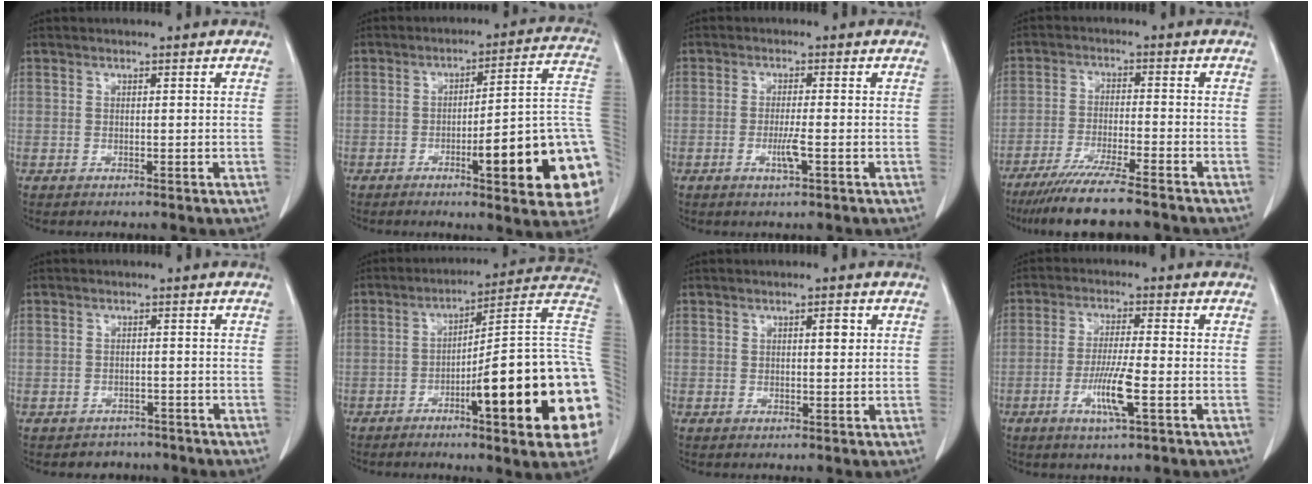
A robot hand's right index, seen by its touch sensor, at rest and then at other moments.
{"total": 18.9, "force": [-5.0, 2.1, 18.1], "torque": [-0.139, 0.021, -0.058]}
{"total": 3.0, "force": [-1.0, 0.0, 2.8], "torque": [-0.057, -0.005, -0.019]}
{"total": 11.1, "force": [-9.2, 0.2, 6.2], "torque": [-0.097, -0.030, -0.150]}
{"total": 3.0, "force": [-2.2, 2.0, -0.5], "torque": [0.002, 0.010, -0.033]}
{"total": 23.1, "force": [-5.5, 1.0, 22.4], "torque": [-0.208, 0.009, -0.079]}
{"total": 2.2, "force": [0.8, 0.6, 1.9], "torque": [-0.029, -0.001, 0.013]}
{"total": 6.9, "force": [-2.4, 0.1, 6.4], "torque": [-0.124, -0.012, -0.045]}